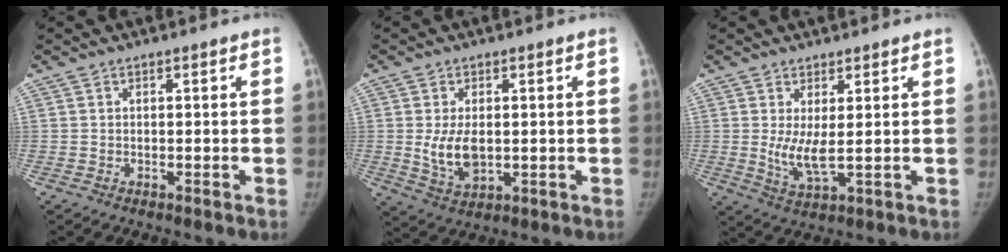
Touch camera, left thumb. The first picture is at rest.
{"total": 6.9, "force": [0.0, 4.0, 5.7], "torque": [-0.101, -0.013, 0.011]}
{"total": 5.1, "force": [0.6, 1.3, 4.9], "torque": [-0.101, -0.023, 0.017]}